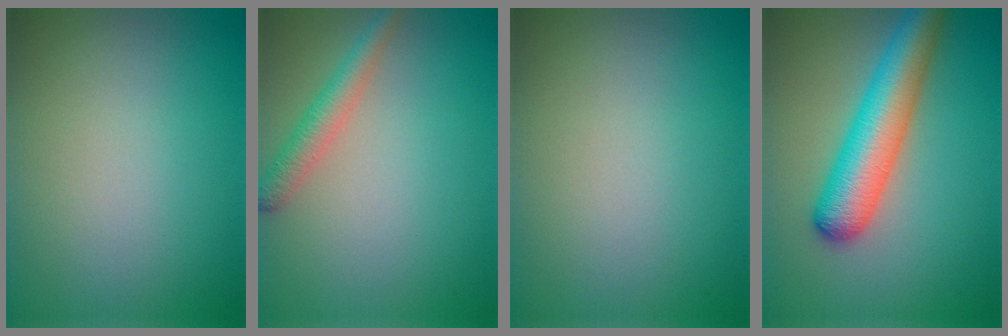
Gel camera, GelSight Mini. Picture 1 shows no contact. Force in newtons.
{"total": 2.4, "press": 2.4, "slide": 0.1}
{"total": 0.0}
{"total": 6.6, "press": 6.6, "slide": 0.2}